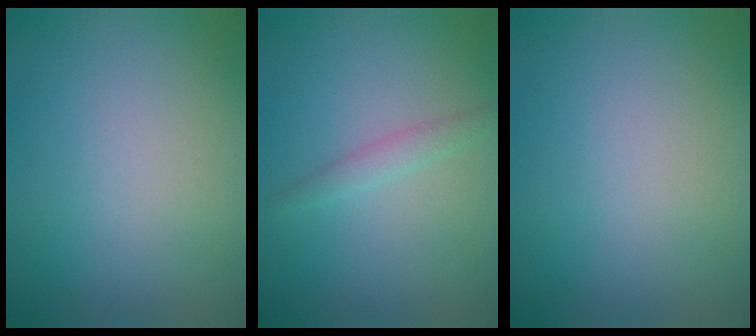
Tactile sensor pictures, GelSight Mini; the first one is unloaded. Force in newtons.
{"total": 1.4, "press": 1.4, "slide": 0.1}
{"total": 0.0}